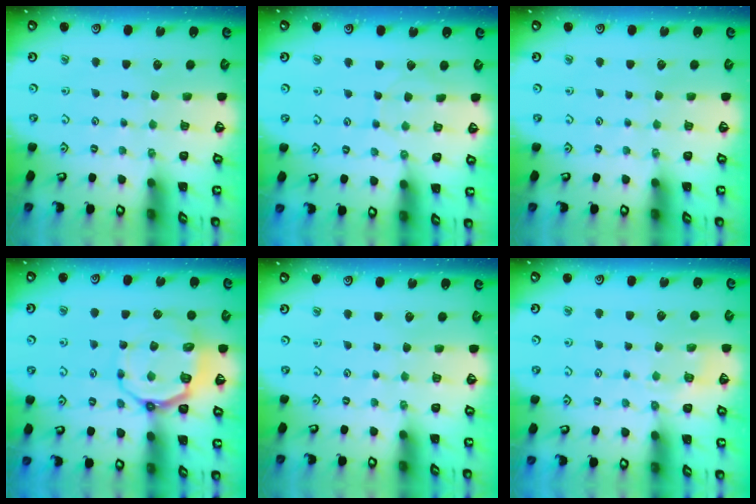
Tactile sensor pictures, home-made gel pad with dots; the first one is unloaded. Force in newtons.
{"total": 2.9, "press": 2.9, "slide": 0.3}
{"total": 0.0}
{"total": 11.7, "press": 11.2, "slide": 3.5}
{"total": 0.0}
{"total": 5.7, "press": 5.5, "slide": 1.4}